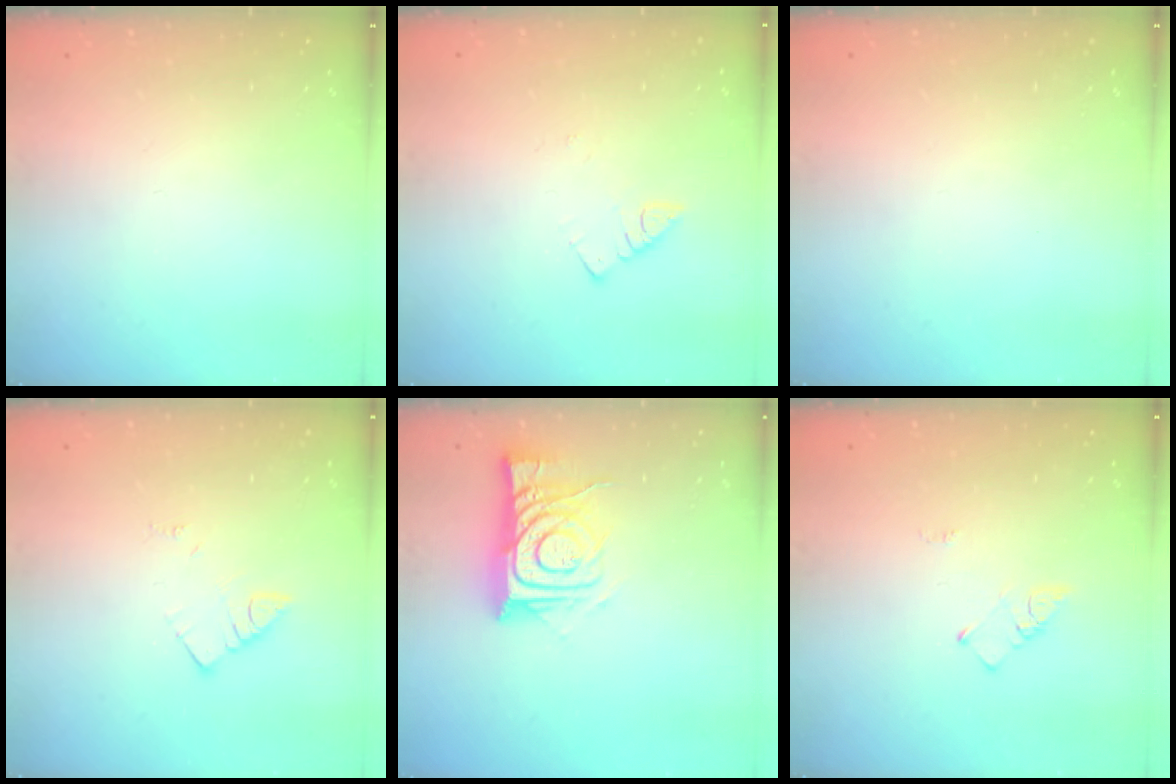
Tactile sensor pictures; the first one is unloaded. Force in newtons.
{"total": 2.4, "press": 2.4, "slide": 0.4}
{"total": 0.0}
{"total": 3.4, "press": 3.4, "slide": 0.1}
{"total": 12.5, "press": 12.5, "slide": 1.1}
{"total": 3.5, "press": 3.5, "slide": 0.6}